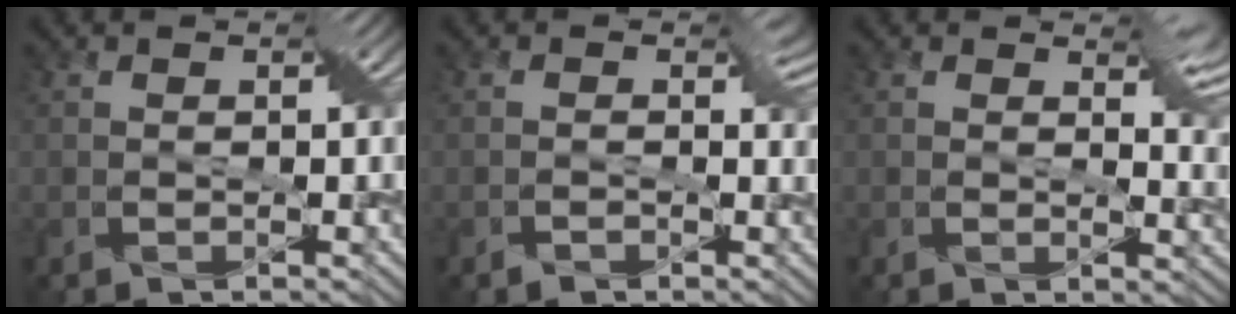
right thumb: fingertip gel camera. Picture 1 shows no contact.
{"total": 0.8, "force": [-0.4, 0.5, 0.3], "torque": [-0.007, -0.001, -0.012]}
{"total": 4.2, "force": [2.5, 1.7, 2.9], "torque": [-0.048, -0.009, 0.032]}